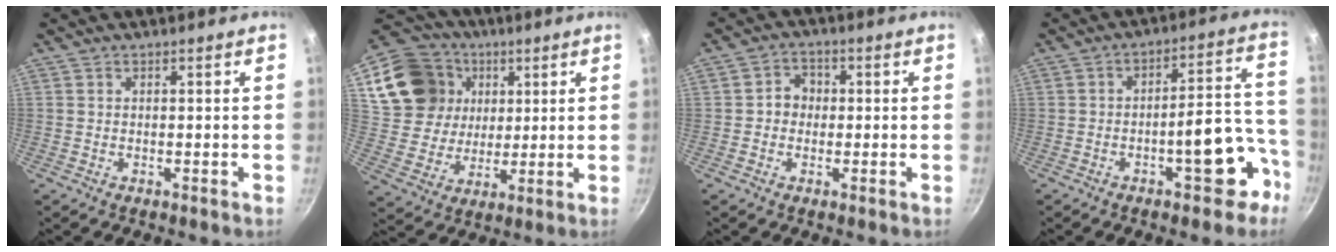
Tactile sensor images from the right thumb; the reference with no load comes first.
{"total": 19.4, "force": [6.3, 16.3, 8.2], "torque": [-0.146, 0.008, 0.124]}
{"total": 4.2, "force": [-0.2, 3.7, 1.8], "torque": [0.002, 0.011, -0.010]}
{"total": 12.6, "force": [-5.9, 5.1, 9.9], "torque": [-0.082, 0.074, -0.075]}